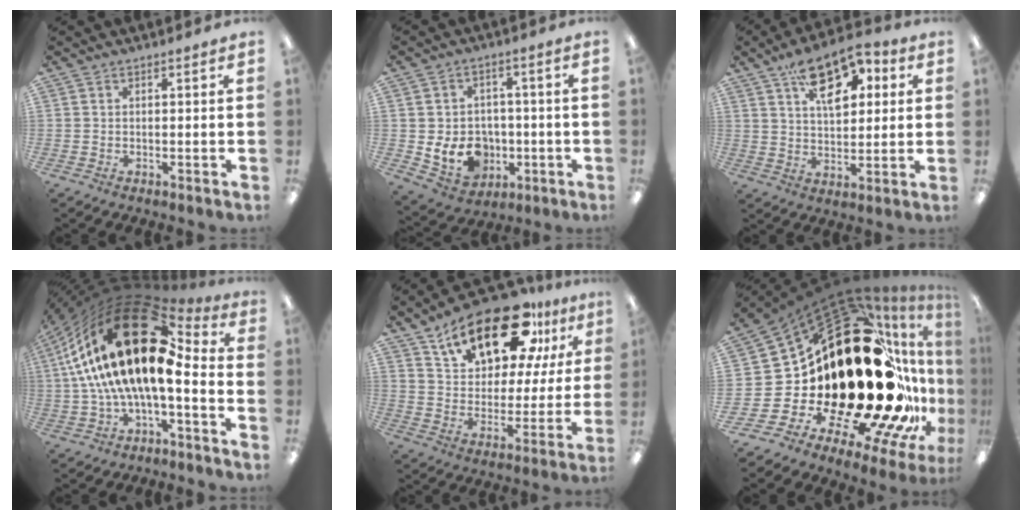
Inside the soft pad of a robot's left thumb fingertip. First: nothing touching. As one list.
[{"total": 10.3, "force": [-2.3, 8.9, 4.8], "torque": [-0.102, 0.016, -0.032]}, {"total": 14.3, "force": [8.2, 7.8, 8.7], "torque": [-0.123, -0.031, 0.143]}, {"total": 26.8, "force": [5.2, 10.9, 23.9], "torque": [-0.444, -0.048, 0.089]}, {"total": 21.0, "force": [14.1, 9.8, 12.2], "torque": [-0.198, -0.069, 0.242]}, {"total": 51.9, "force": [2.3, 25.9, 44.9], "torque": [-0.650, -0.145, 0.149]}]